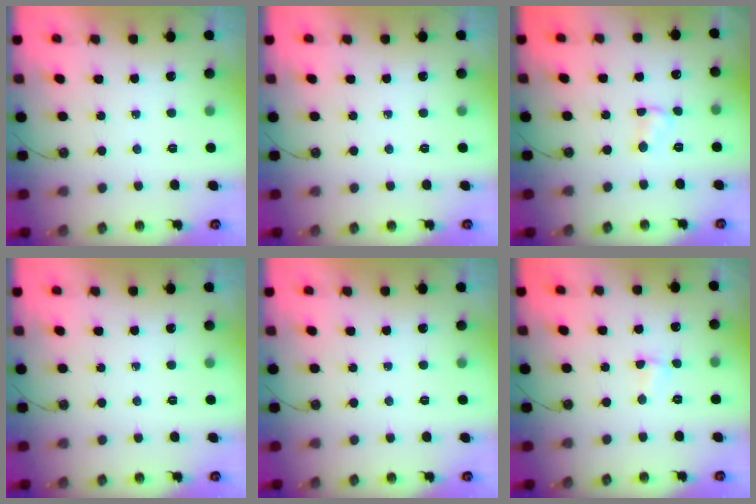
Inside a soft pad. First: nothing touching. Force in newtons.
{"total": 0.0}
{"total": 2.4, "press": 2.4, "slide": 0.3}
{"total": 0.0}
{"total": 0.0}
{"total": 1.7, "press": 1.5, "slide": 0.8}